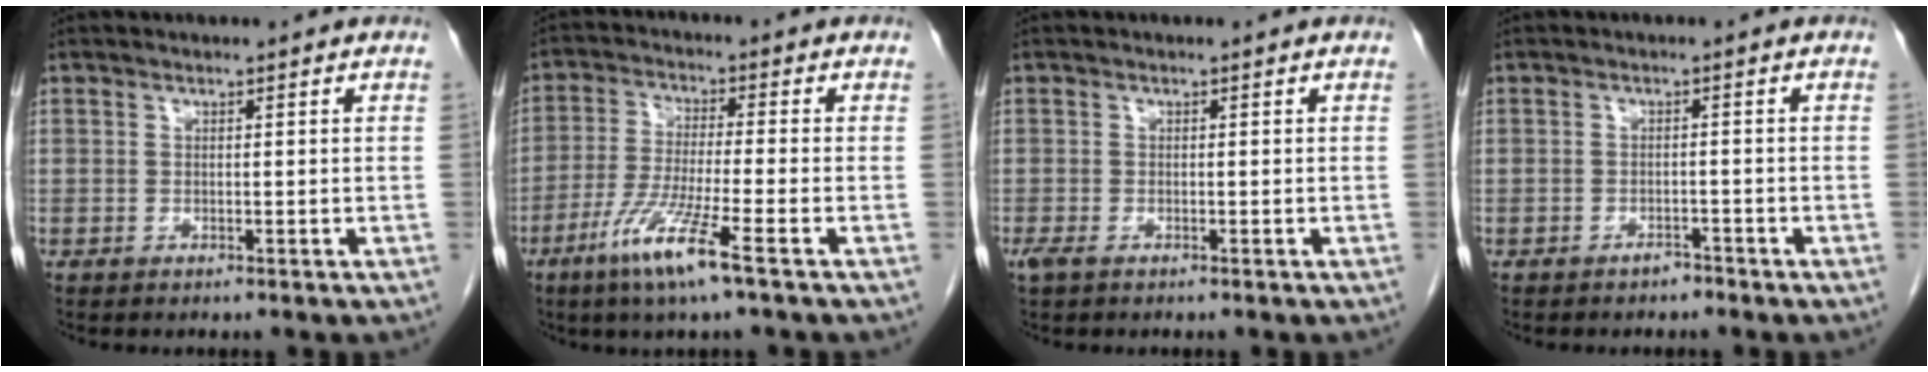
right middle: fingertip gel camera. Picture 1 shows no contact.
{"total": 9.1, "force": [-5.0, -0.5, 7.6], "torque": [-0.153, -0.025, -0.098]}
{"total": 1.7, "force": [-1.0, 0.7, 1.2], "torque": [-0.030, -0.005, -0.016]}
{"total": 1.2, "force": [-1.1, 0.4, 0.3], "torque": [-0.005, 0.002, -0.017]}